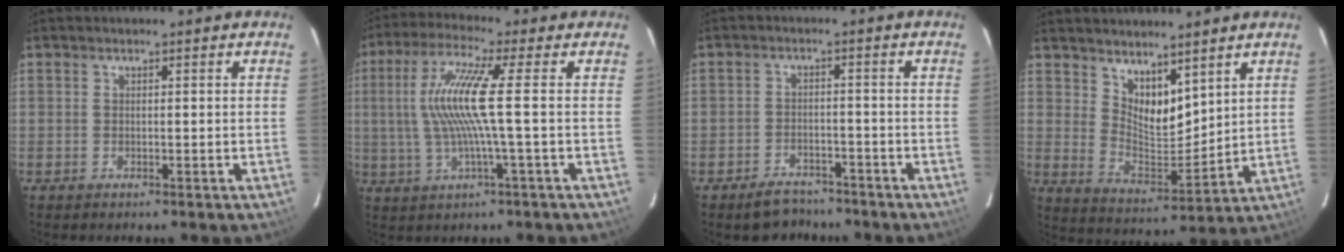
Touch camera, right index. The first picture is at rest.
{"total": 10.7, "force": [0.2, -0.4, 10.7], "torque": [-0.214, 0.002, 0.008]}
{"total": 6.0, "force": [-4.9, 3.1, 1.4], "torque": [-0.039, 0.012, -0.066]}
{"total": 8.9, "force": [6.3, 4.2, 4.6], "torque": [-0.070, -0.008, 0.124]}